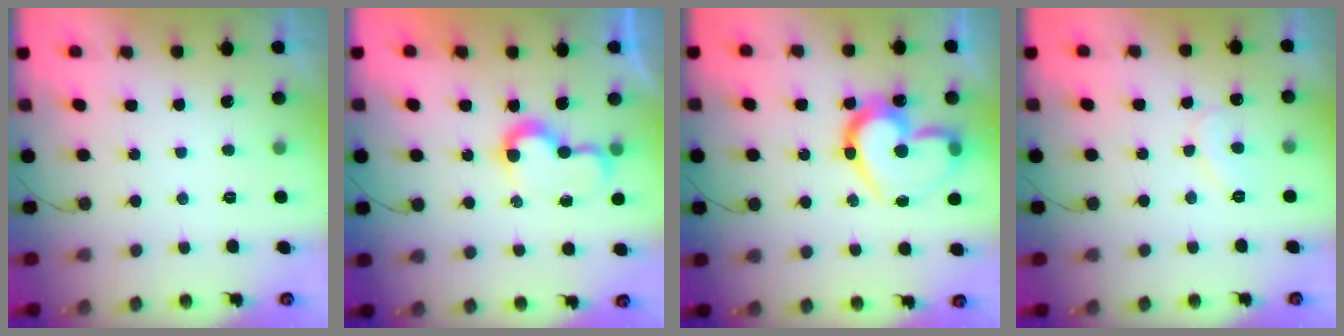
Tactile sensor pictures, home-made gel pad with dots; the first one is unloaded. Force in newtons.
{"total": 7.2, "press": 7.2, "slide": 0.4}
{"total": 19.7, "press": 19.7, "slide": 1.8}
{"total": 7.1, "press": 7.1, "slide": 0.3}